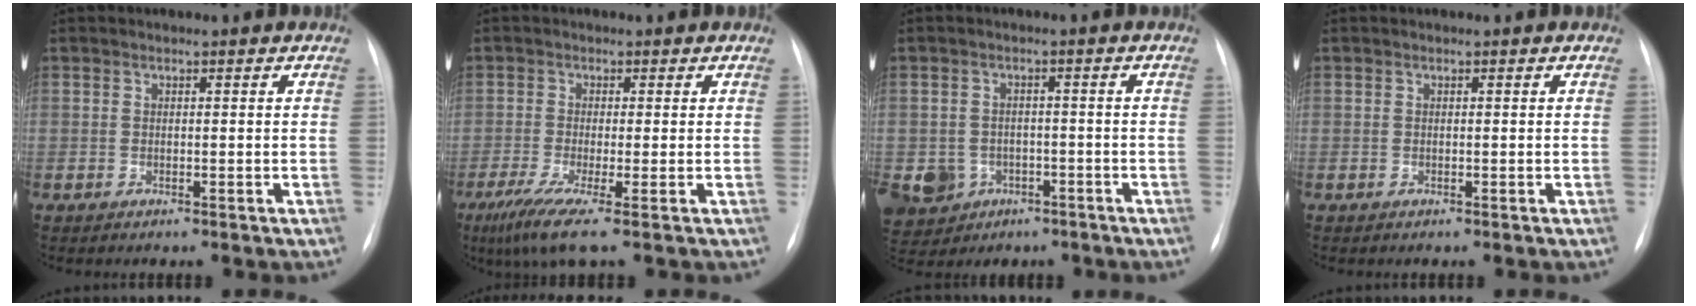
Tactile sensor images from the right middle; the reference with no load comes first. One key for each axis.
{"total": 5.7, "fx": -3.2, "fy": -0.1, "fz": 4.8, "tx": -0.090, "ty": -0.020, "tz": -0.060}
{"total": 9.2, "fx": -4.1, "fy": 7.8, "fz": 2.4, "tx": -0.068, "ty": 0.008, "tz": -0.050}
{"total": 0.0}